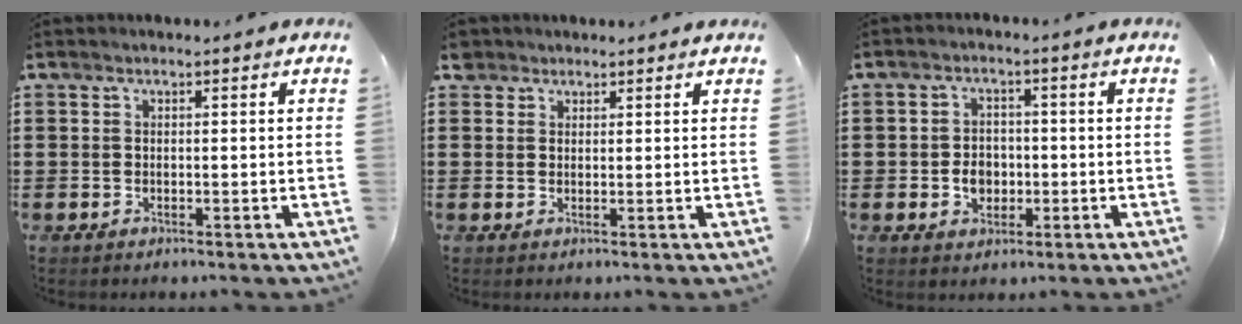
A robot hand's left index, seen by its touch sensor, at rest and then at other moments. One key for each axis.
{"total": 2.3, "fx": 1.8, "fy": 1.3, "fz": 0.3, "tx": -0.013, "ty": 0.008, "tz": 0.034}
{"total": 3.8, "fx": -0.9, "fy": 3.0, "fz": 2.3, "tx": -0.040, "ty": 0.000, "tz": -0.020}